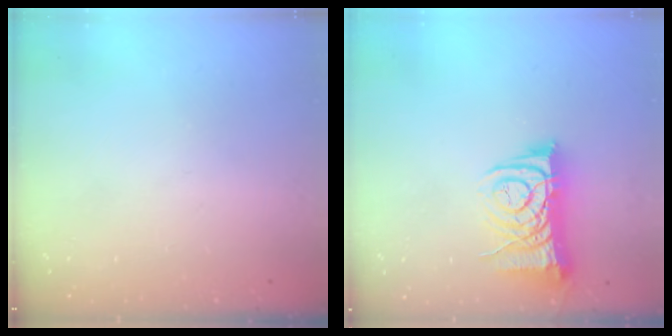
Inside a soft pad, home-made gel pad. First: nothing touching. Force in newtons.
{"total": 9.5, "press": 9.4, "slide": 1.1}